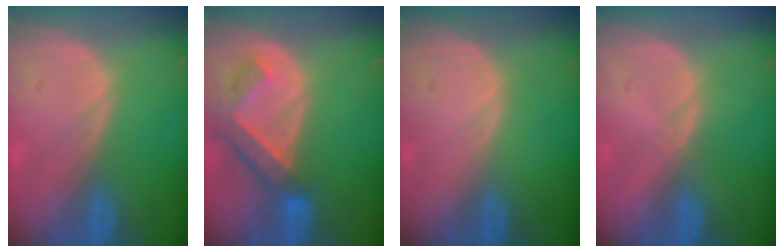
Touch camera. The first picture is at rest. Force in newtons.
{"total": 6.4, "press": 5.8, "slide": 2.7}
{"total": 0.0}
{"total": 0.7, "press": 0.5, "slide": 0.4}